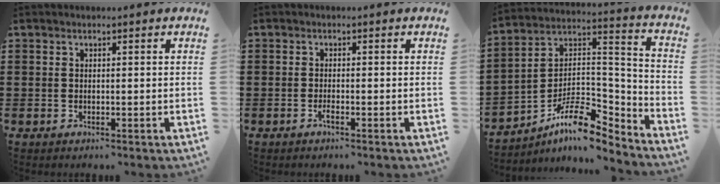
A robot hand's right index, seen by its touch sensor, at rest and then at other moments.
{"total": 1.2, "force": [-0.7, 0.0, 0.9], "torque": [-0.016, -0.004, -0.013]}
{"total": 10.5, "force": [-7.3, 4.2, 6.2], "torque": [-0.121, 0.008, -0.141]}